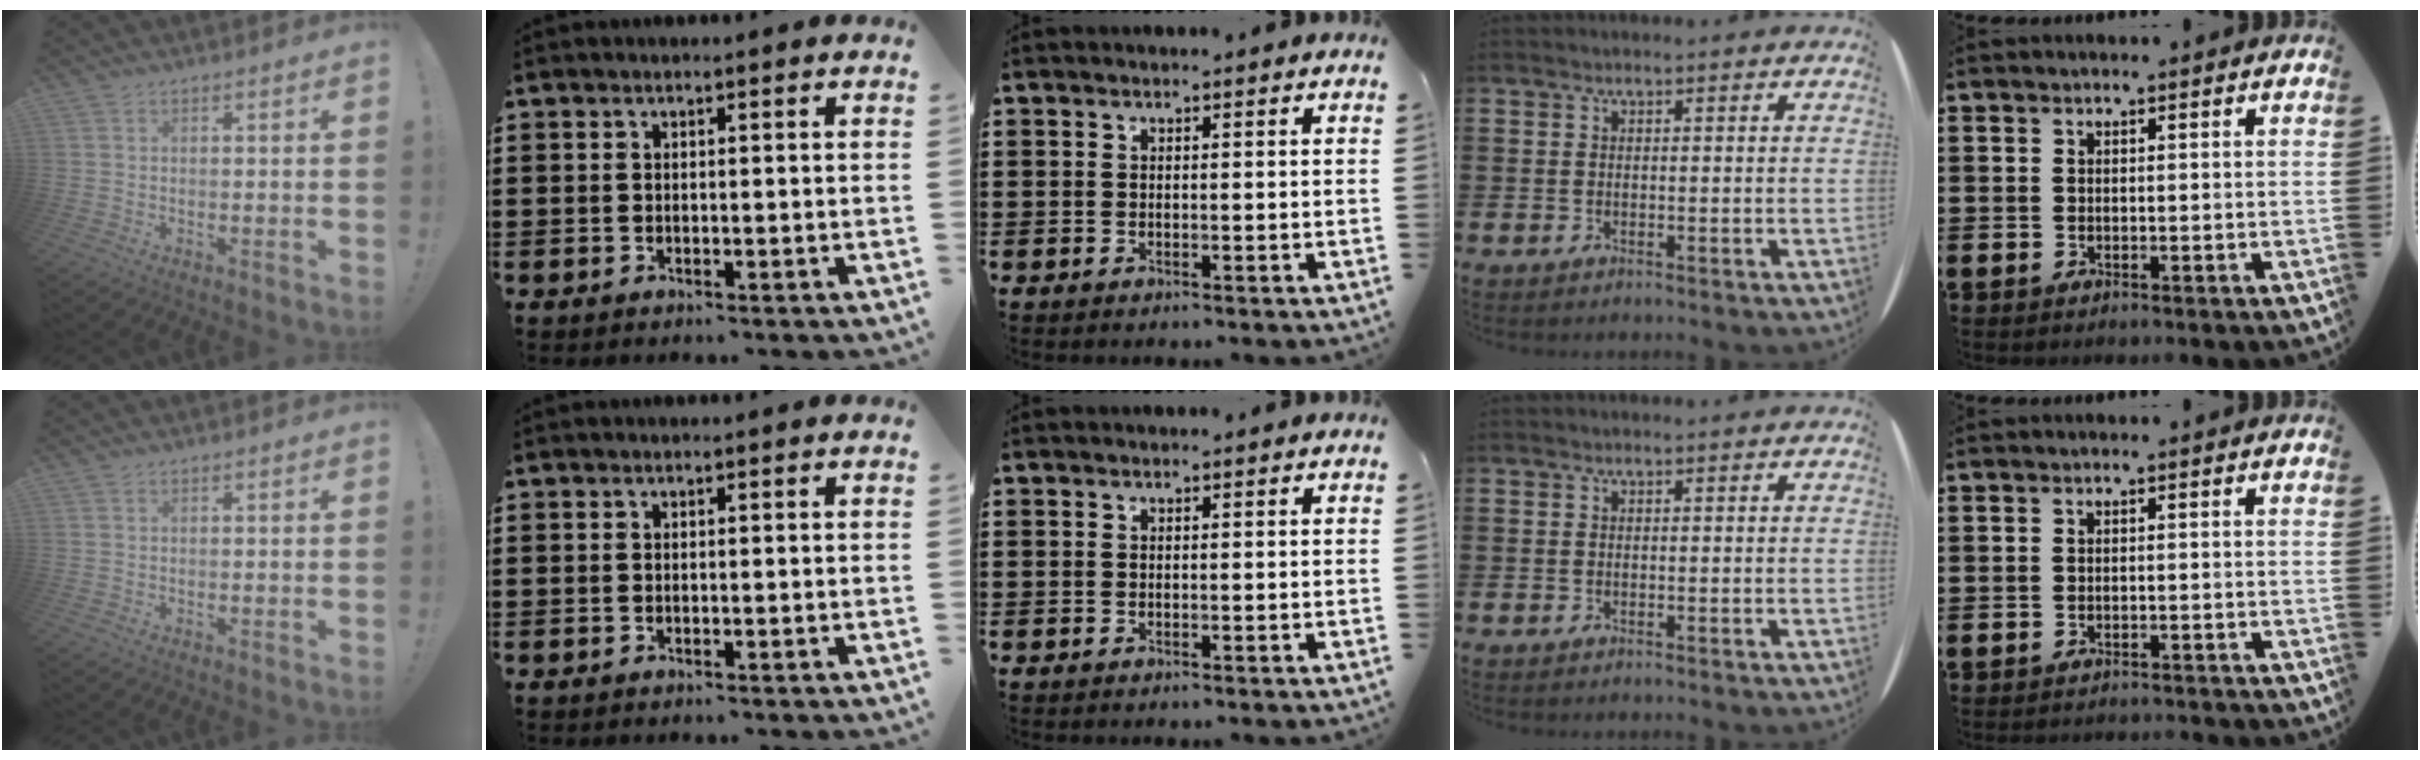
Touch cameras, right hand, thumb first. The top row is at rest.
{"little": {"total": 1.0, "force": [-1.0, -0.1, 0.0], "torque": [-0.002, 0.001, -0.020]}}